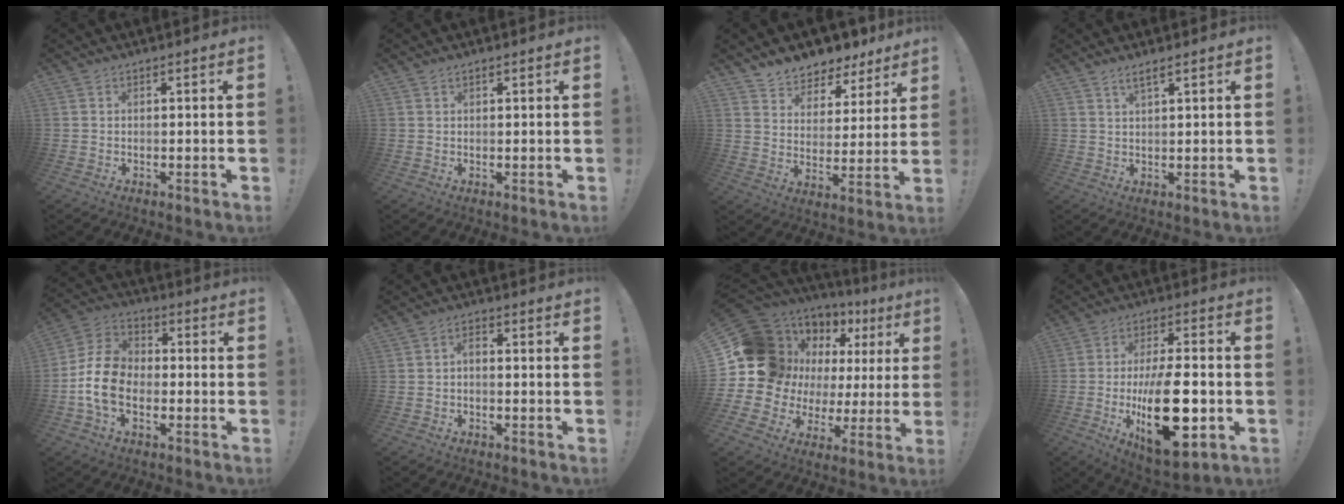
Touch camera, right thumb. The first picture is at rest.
{"total": 0.7, "force": [0.5, 0.1, 0.4], "torque": [-0.009, 0.000, 0.010]}
{"total": 7.0, "force": [6.1, 3.5, 0.5], "torque": [-0.022, -0.056, 0.117]}
{"total": 2.8, "force": [1.9, 0.1, 2.0], "torque": [-0.042, -0.005, 0.033]}
{"total": 12.5, "force": [-3.7, 8.8, 8.1], "torque": [-0.156, 0.034, -0.063]}
{"total": 2.2, "force": [-1.3, 0.7, 1.6], "torque": [-0.043, 0.009, -0.025]}
{"total": 15.9, "force": [6.1, 12.0, 8.3], "torque": [-0.121, -0.073, 0.146]}
{"total": 23.3, "force": [-4.7, 10.0, 20.6], "torque": [-0.347, 0.006, -0.062]}